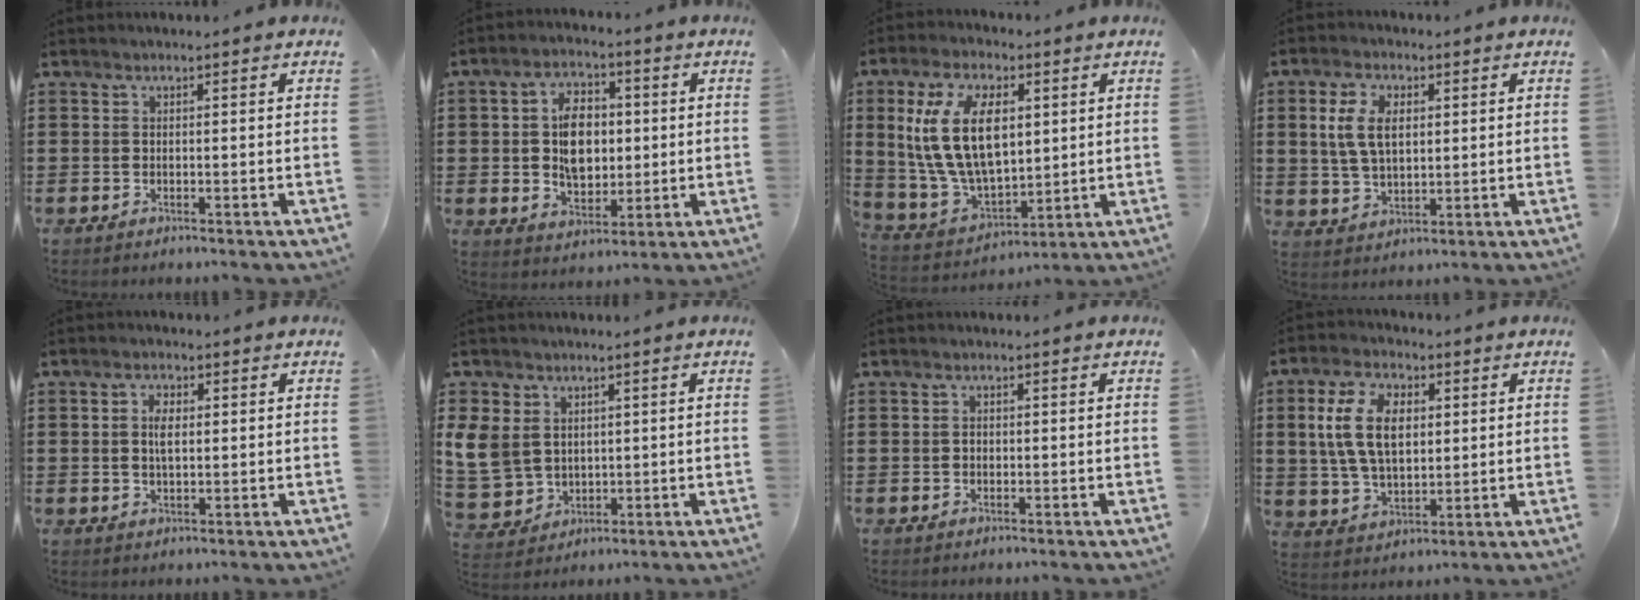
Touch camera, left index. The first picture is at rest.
{"total": 8.0, "force": [0.5, 5.2, 6.1], "torque": [-0.114, 0.005, 0.001]}
{"total": 14.3, "force": [3.8, 8.0, 11.2], "torque": [-0.260, 0.013, 0.069]}
{"total": 6.7, "force": [1.6, 4.1, 5.1], "torque": [-0.124, 0.010, 0.023]}
{"total": 3.0, "force": [0.6, 1.5, 2.5], "torque": [-0.054, 0.009, 0.008]}
{"total": 6.4, "force": [1.5, 5.7, 2.5], "torque": [-0.095, 0.009, 0.025]}
{"total": 0.7, "force": [-0.1, 0.5, 0.4], "torque": [-0.010, 0.001, -0.001]}
{"total": 9.8, "force": [2.3, 5.8, 7.5], "torque": [-0.184, 0.009, 0.034]}